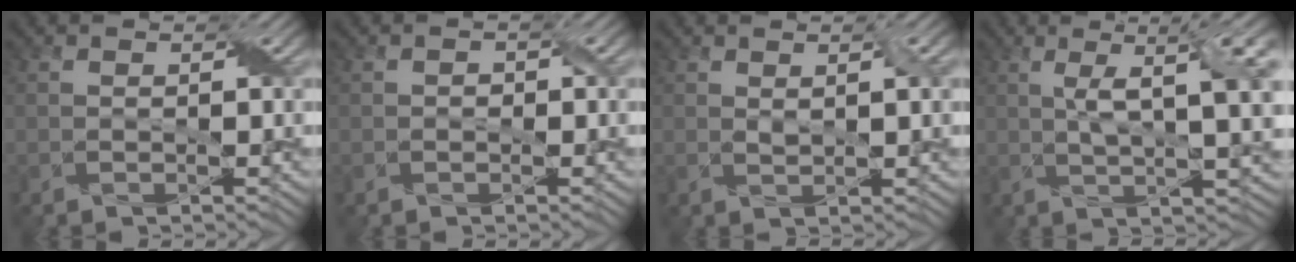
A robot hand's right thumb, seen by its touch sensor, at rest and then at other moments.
{"total": 1.1, "force": [-0.4, 0.9, 0.5], "torque": [-0.009, -0.002, -0.006]}
{"total": 1.4, "force": [0.7, 0.3, 1.2], "torque": [-0.023, -0.001, 0.016]}
{"total": 9.6, "force": [2.2, 2.5, 9.0], "torque": [-0.148, 0.008, 0.038]}